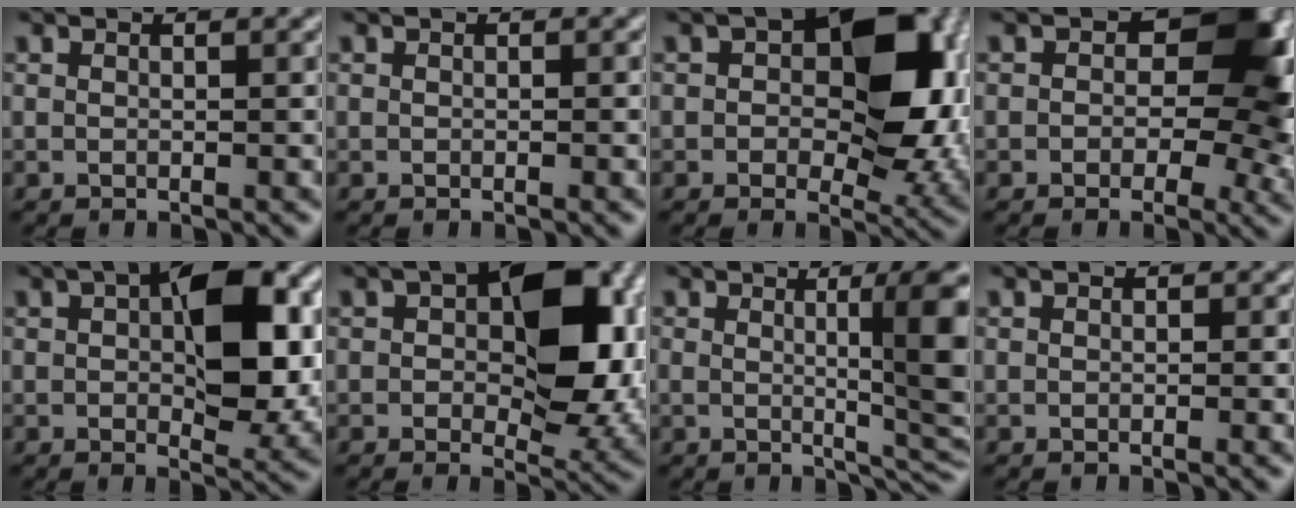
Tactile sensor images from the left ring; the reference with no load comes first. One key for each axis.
{"total": 0.0}
{"total": 12.4, "fx": 1.6, "fy": 7.4, "fz": 9.8, "tx": -0.139, "ty": 0.010, "tz": 0.031}
{"total": 10.0, "fx": 1.1, "fy": 6.5, "fz": 7.6, "tx": -0.093, "ty": 0.005, "tz": 0.019}
{"total": 8.8, "fx": 1.6, "fy": 4.0, "fz": 7.6, "tx": -0.113, "ty": 0.012, "tz": 0.027}
{"total": 11.4, "fx": 1.4, "fy": 6.3, "fz": 9.4, "tx": -0.130, "ty": 0.013, "tz": 0.025}
{"total": 7.8, "fx": 0.9, "fy": 1.8, "fz": 7.6, "tx": -0.086, "ty": 0.000, "tz": 0.022}
{"total": 0.0}